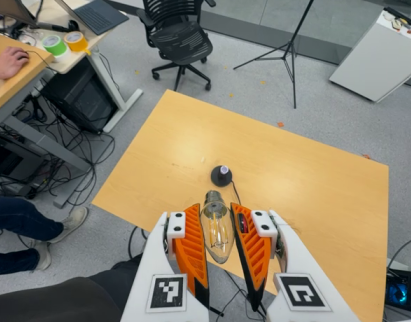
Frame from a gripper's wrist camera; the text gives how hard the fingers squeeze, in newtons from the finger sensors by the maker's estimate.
{"total": 12.1, "left": 11.7, "right": 12.5}